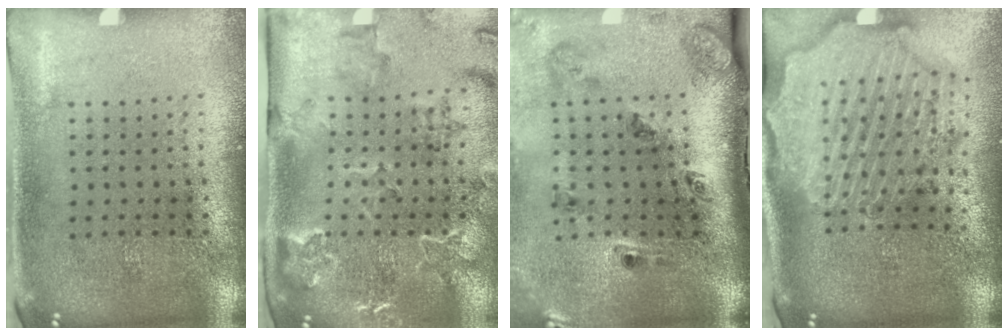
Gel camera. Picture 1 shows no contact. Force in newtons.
{"total": 2.3, "press": 2.2, "slide": 0.5}
{"total": 3.2, "press": 2.0, "slide": 2.5}
{"total": 3.4, "press": 2.9, "slide": 1.7}